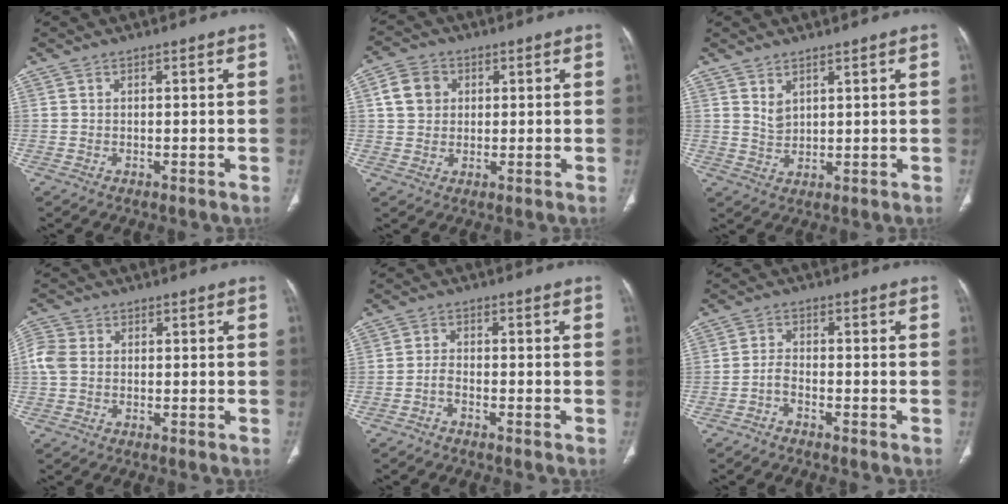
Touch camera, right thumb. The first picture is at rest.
{"total": 6.1, "force": [1.6, 5.0, 3.0], "torque": [-0.035, 0.002, 0.028]}
{"total": 3.0, "force": [2.1, 1.3, 1.7], "torque": [-0.026, -0.023, 0.049]}
{"total": 4.2, "force": [0.2, 3.3, 2.6], "torque": [-0.071, 0.010, -0.004]}
{"total": 1.9, "force": [-1.4, 0.7, 1.1], "torque": [-0.025, 0.016, -0.029]}
{"total": 2.2, "force": [-1.6, 0.8, 1.3], "torque": [-0.029, 0.018, -0.035]}